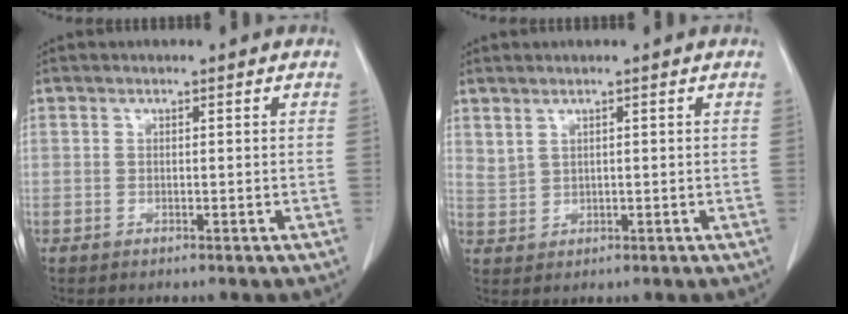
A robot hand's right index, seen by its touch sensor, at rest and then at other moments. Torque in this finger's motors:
{"motor_torque": [0.13, 0.07, 0.01, 0.01]}